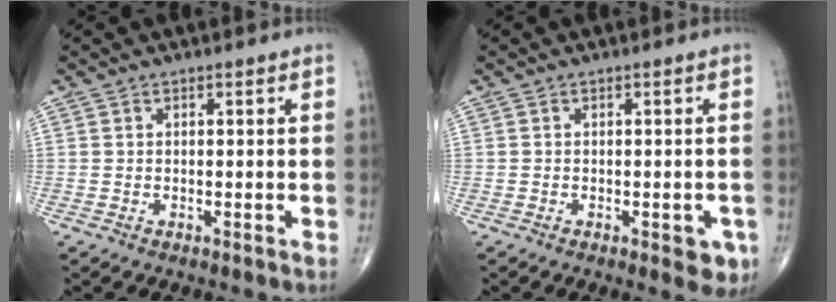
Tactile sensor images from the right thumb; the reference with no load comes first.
{"total": 3.7, "force": [-1.4, 1.7, 3.0], "torque": [-0.017, -0.001, -0.014]}